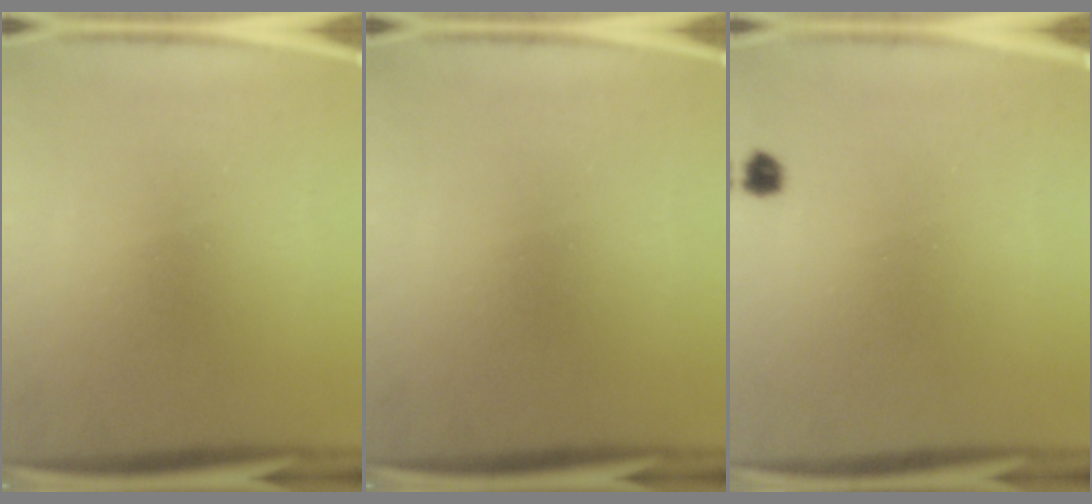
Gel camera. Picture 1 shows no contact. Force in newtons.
{"total": 0.0}
{"total": 1.4}